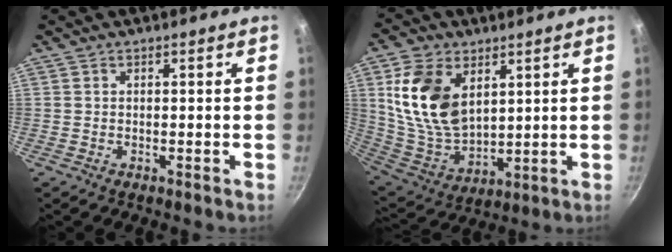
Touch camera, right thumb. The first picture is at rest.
{"total": 16.8, "force": [5.6, 10.8, 11.6], "torque": [-0.205, -0.033, 0.122]}